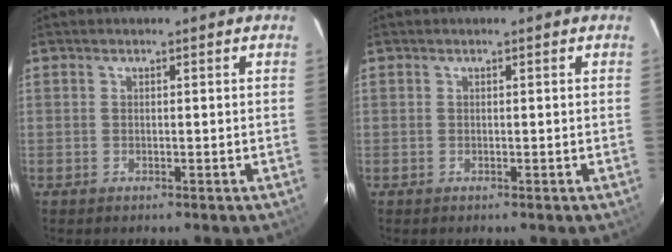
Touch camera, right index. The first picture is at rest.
{"total": 0.0}